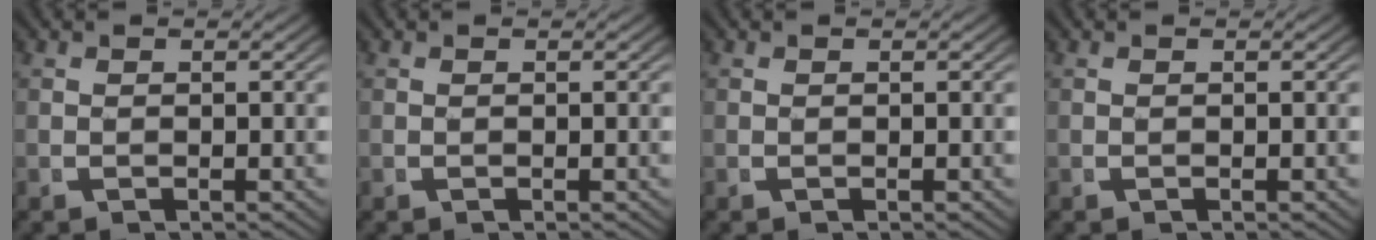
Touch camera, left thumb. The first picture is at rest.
{"total": 0.0}
{"total": 0.0}
{"total": 0.0}